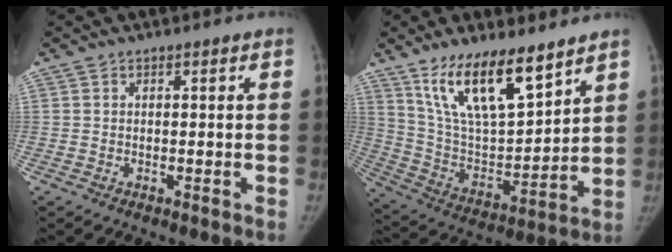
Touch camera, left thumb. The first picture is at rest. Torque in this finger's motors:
{"motor_torque": [0.43, 0.29, 1.58, -1.20, 0.13]}